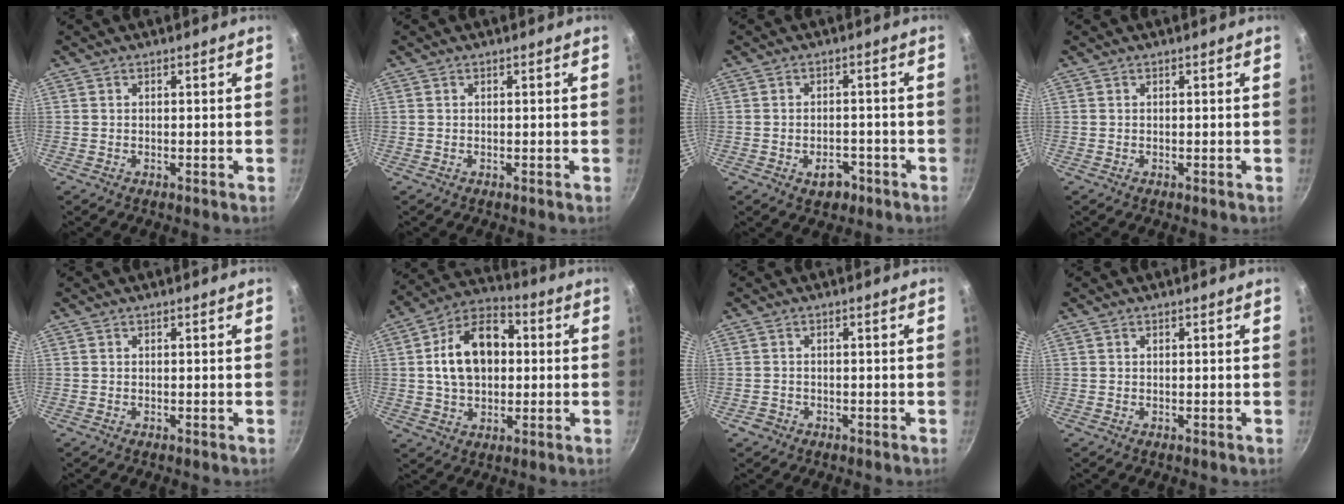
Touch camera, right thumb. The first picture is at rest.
{"total": 0.0}
{"total": 4.4, "force": [-2.3, 2.8, 2.4], "torque": [-0.020, 0.020, -0.025]}
{"total": 0.0}
{"total": 0.0}
{"total": 15.4, "force": [1.7, 10.5, 11.1], "torque": [-0.158, 0.026, 0.015]}
{"total": 1.7, "force": [-0.9, 1.4, 0.4], "torque": [-0.005, 0.011, -0.009]}
{"total": 0.0}